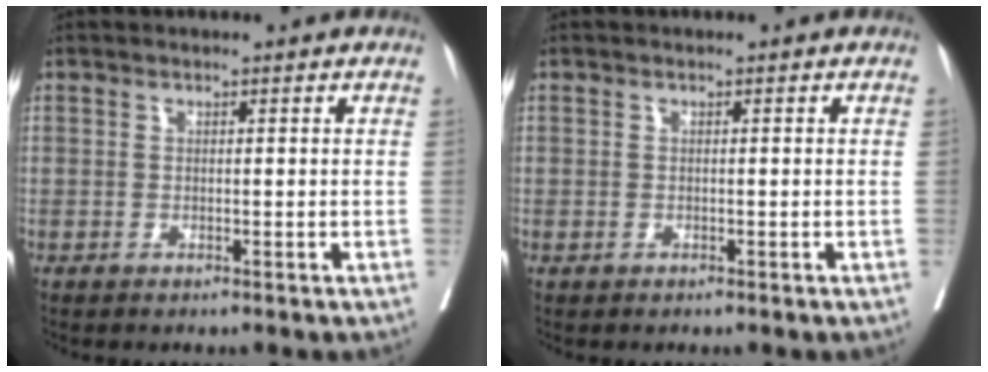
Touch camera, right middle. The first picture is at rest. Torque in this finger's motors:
{"motor_torque": [0.29, -0.42, -0.12, -0.21]}